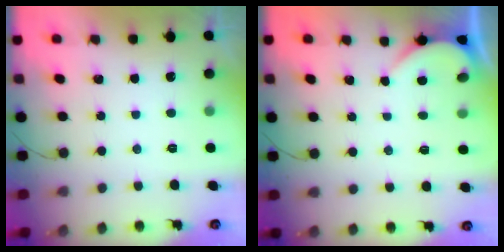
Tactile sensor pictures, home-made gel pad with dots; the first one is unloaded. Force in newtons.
{"total": 2.3, "press": 2.3, "slide": 0.2}